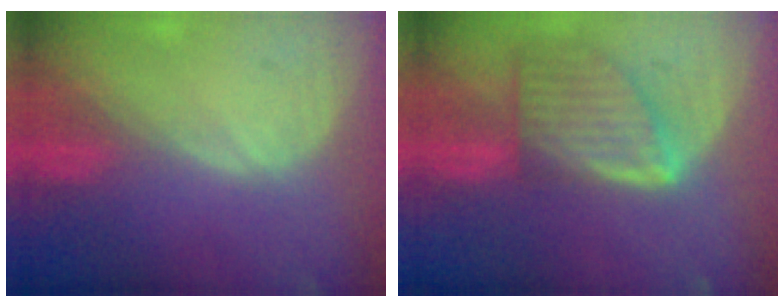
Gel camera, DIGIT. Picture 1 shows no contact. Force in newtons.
{"total": 8.2, "press": 7.3, "slide": 3.7}